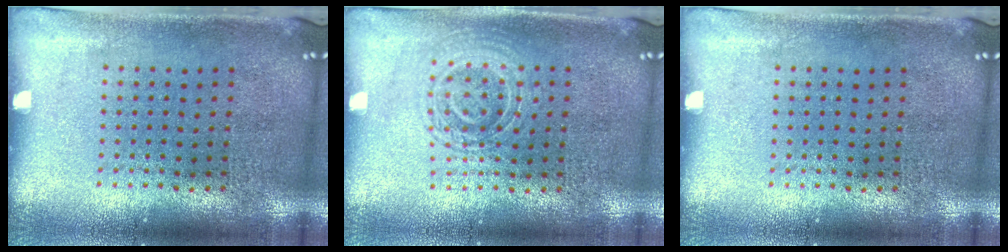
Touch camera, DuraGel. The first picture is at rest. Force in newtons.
{"total": 1.4, "press": 1.3, "slide": 0.3}
{"total": 0.0}